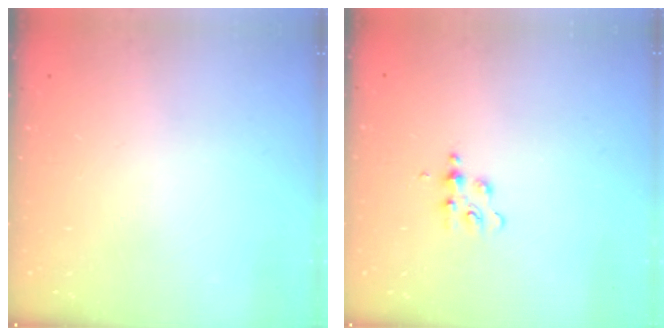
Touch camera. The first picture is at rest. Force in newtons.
{"total": 4.0, "press": 3.9, "slide": 0.5}